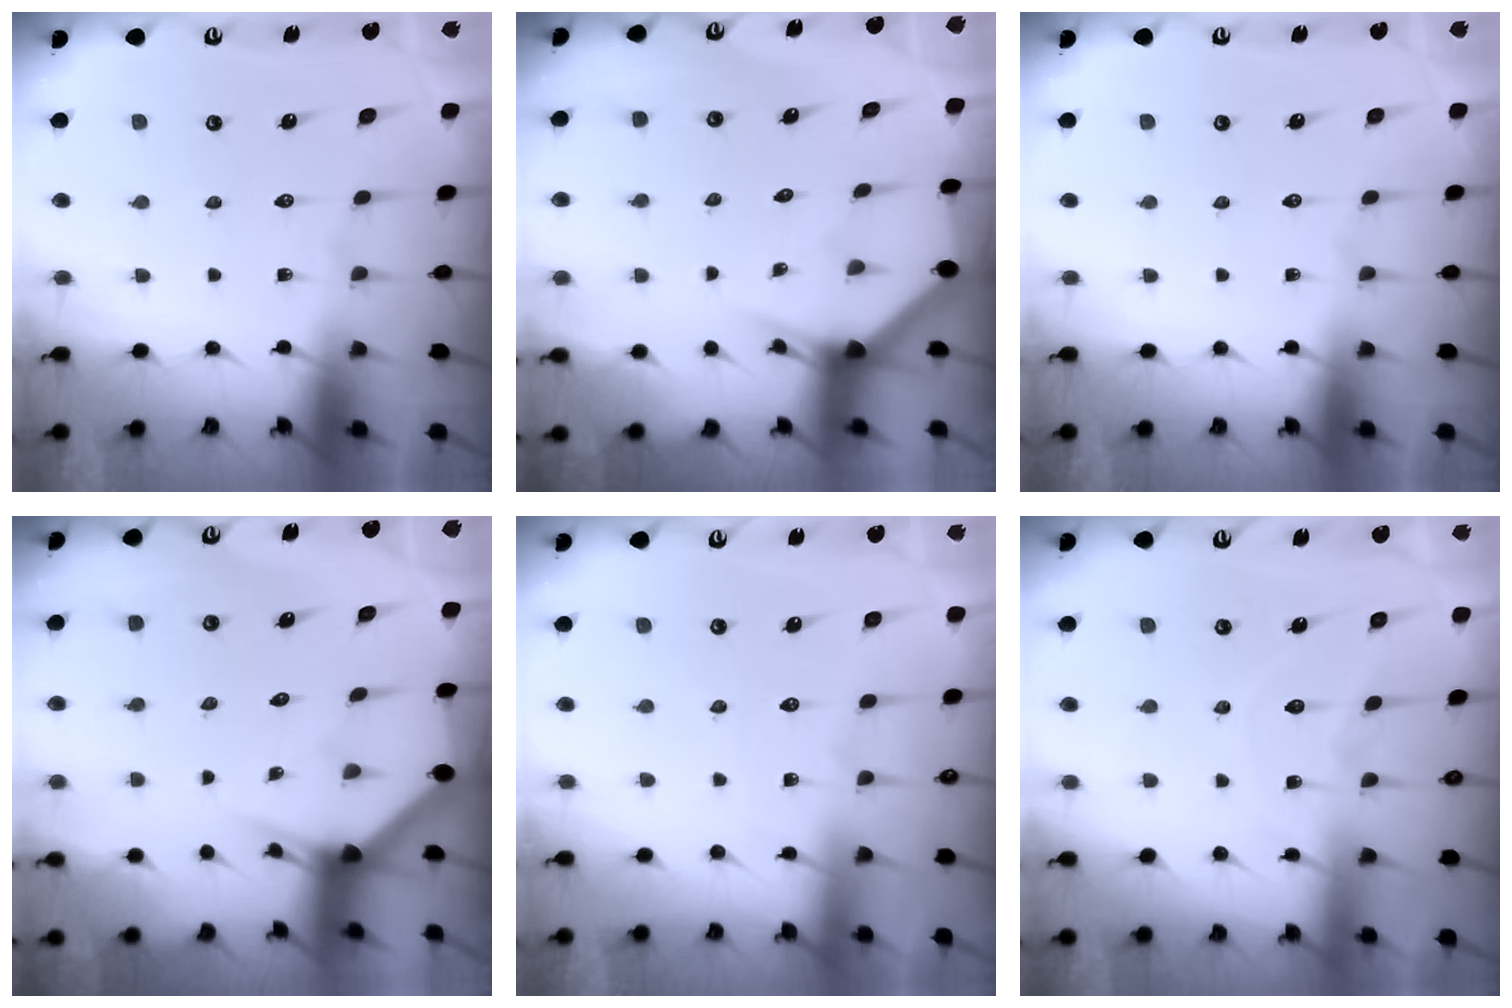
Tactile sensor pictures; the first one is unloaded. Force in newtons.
{"total": 2.7, "press": 2.7, "slide": 0.1}
{"total": 0.0}
{"total": 2.7, "press": 2.7, "slide": 0.1}
{"total": 2.5, "press": 2.5, "slide": 0.3}
{"total": 7.0, "press": 7.0, "slide": 0.2}